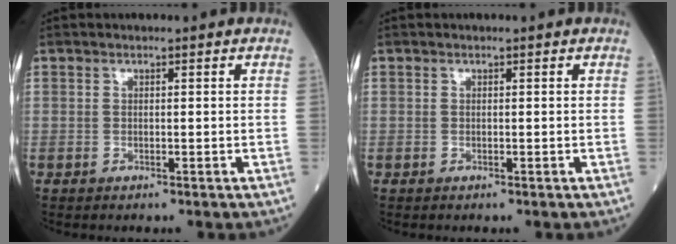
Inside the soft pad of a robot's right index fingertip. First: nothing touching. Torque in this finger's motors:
{"motor_torque": [0.00, 0.00, 0.00, 0.00]}